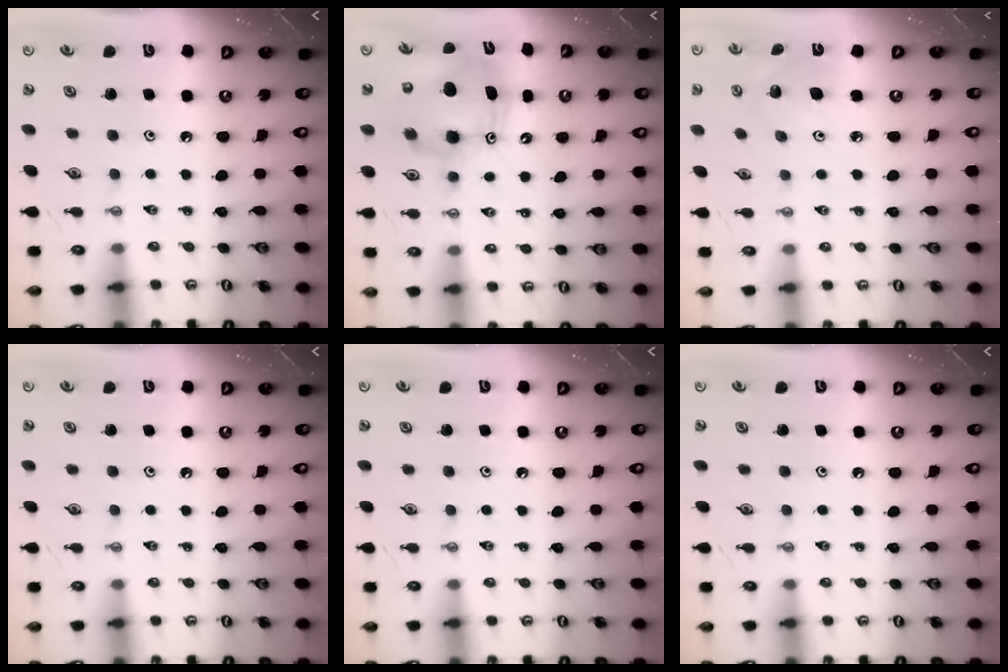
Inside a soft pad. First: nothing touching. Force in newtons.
{"total": 10.4, "press": 10.2, "slide": 2.2}
{"total": 7.4, "press": 7.3, "slide": 1.2}
{"total": 0.0}
{"total": 0.0}
{"total": 0.0}